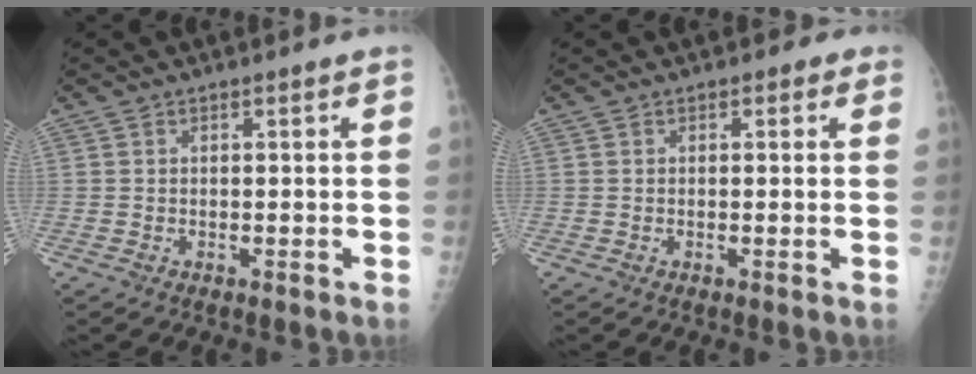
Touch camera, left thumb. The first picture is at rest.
{"total": 1.3, "force": [0.6, 0.9, 0.7], "torque": [0.005, 0.001, 0.000]}